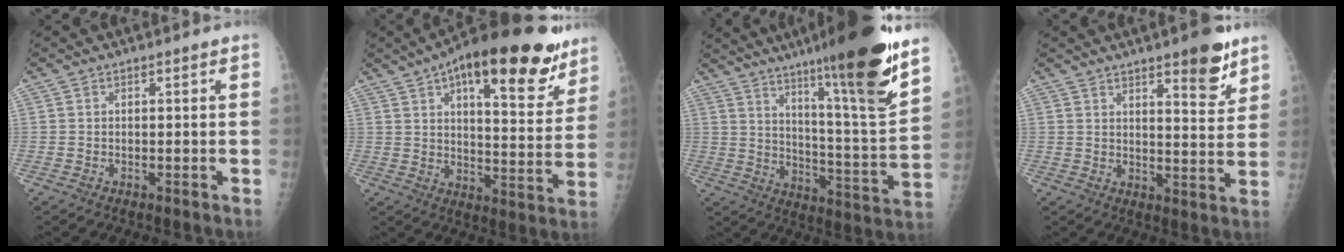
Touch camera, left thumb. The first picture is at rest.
{"total": 24.1, "force": [14.4, 8.8, 17.3], "torque": [-0.215, -0.037, 0.208]}
{"total": 22.3, "force": [14.9, 1.3, 16.5], "torque": [-0.226, -0.076, 0.233]}
{"total": 9.0, "force": [5.9, 2.5, 6.3], "torque": [-0.066, -0.038, 0.081]}